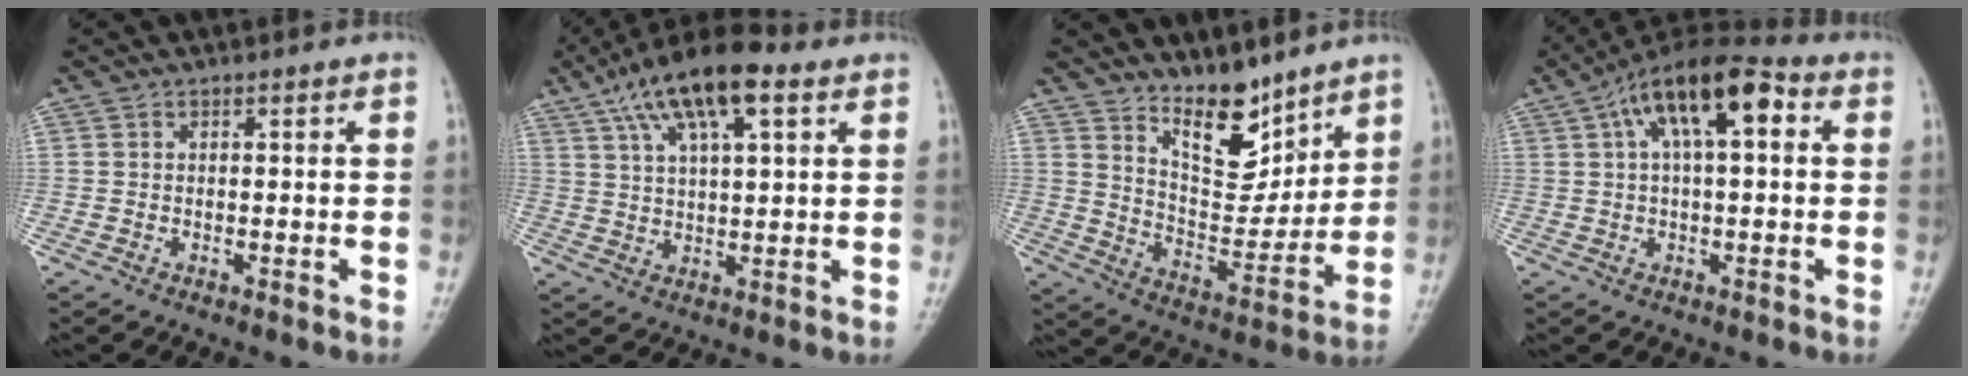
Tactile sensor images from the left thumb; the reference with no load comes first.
{"total": 14.3, "force": [7.4, 5.0, 11.2], "torque": [-0.178, 0.001, 0.126]}
{"total": 11.4, "force": [8.5, 4.8, 5.9], "torque": [-0.064, -0.078, 0.160]}
{"total": 13.7, "force": [4.2, 5.7, 11.8], "torque": [-0.183, 0.034, 0.061]}